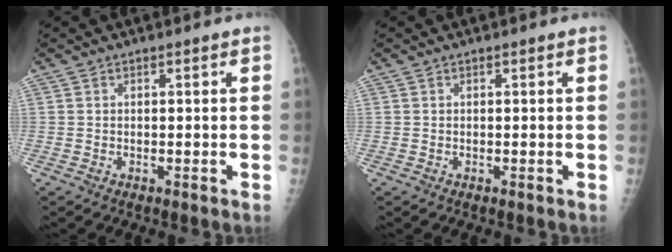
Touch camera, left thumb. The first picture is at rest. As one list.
[{"total": 0.0}]